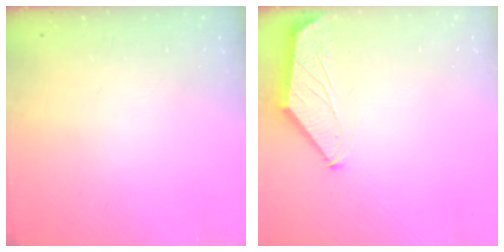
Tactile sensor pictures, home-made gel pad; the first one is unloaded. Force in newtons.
{"total": 1.6, "press": 1.6, "slide": 0.4}